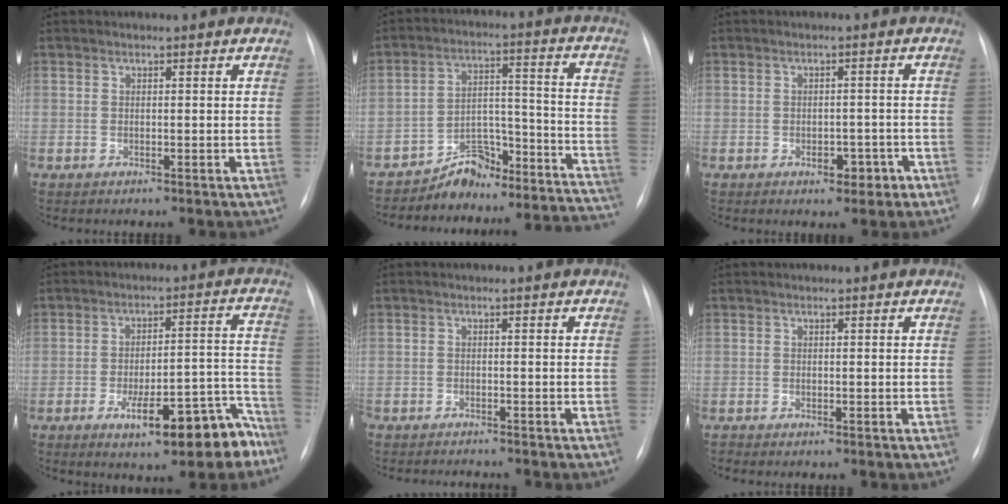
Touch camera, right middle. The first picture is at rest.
{"total": 17.5, "force": [-16.8, 4.4, 2.1], "torque": [0.002, 0.078, -0.232]}
{"total": 3.4, "force": [-1.8, 2.0, 2.1], "torque": [-0.020, 0.009, -0.017]}
{"total": 12.0, "force": [-7.5, 3.3, 8.7], "torque": [-0.107, 0.025, -0.102]}
{"total": 3.0, "force": [-3.0, -0.1, 0.6], "torque": [-0.005, -0.009, -0.043]}
{"total": 0.0}